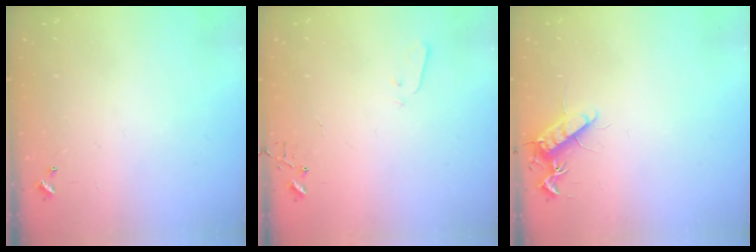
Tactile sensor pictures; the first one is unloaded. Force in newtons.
{"total": 1.9, "press": 1.9, "slide": 0.4}
{"total": 11.3, "press": 11.3, "slide": 0.7}